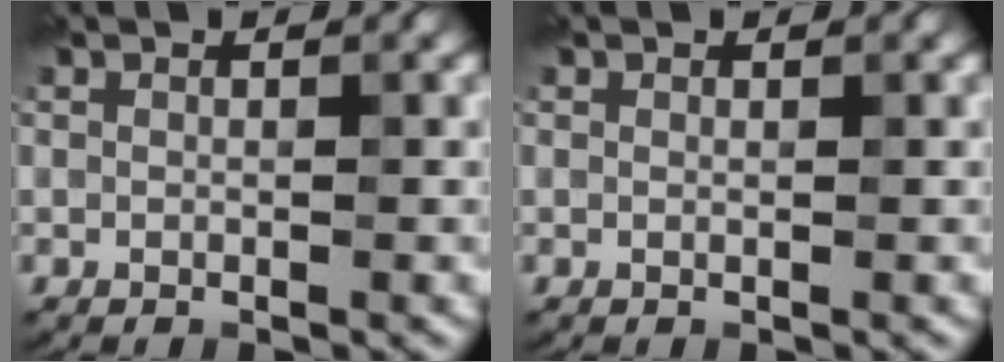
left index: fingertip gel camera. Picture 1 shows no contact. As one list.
[{"total": 0.0}]